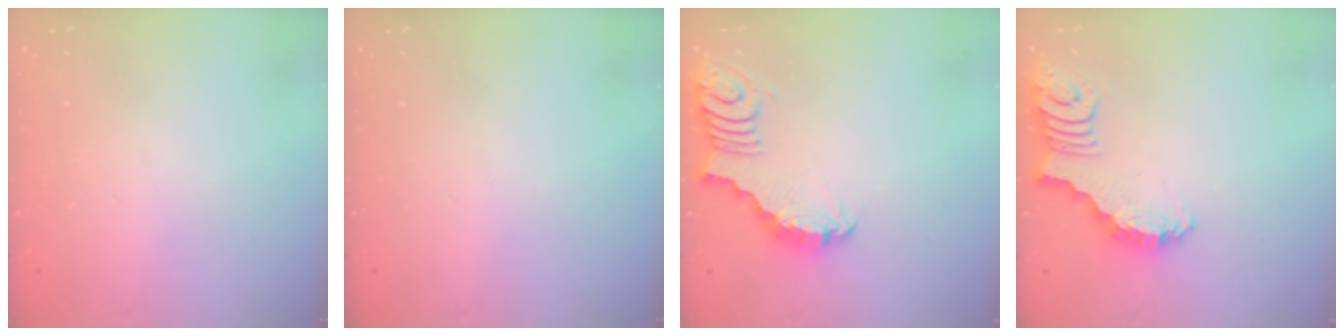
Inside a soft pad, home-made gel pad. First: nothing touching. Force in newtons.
{"total": 0.0}
{"total": 3.9, "press": 3.8, "slide": 0.8}
{"total": 2.7, "press": 2.7, "slide": 0.5}